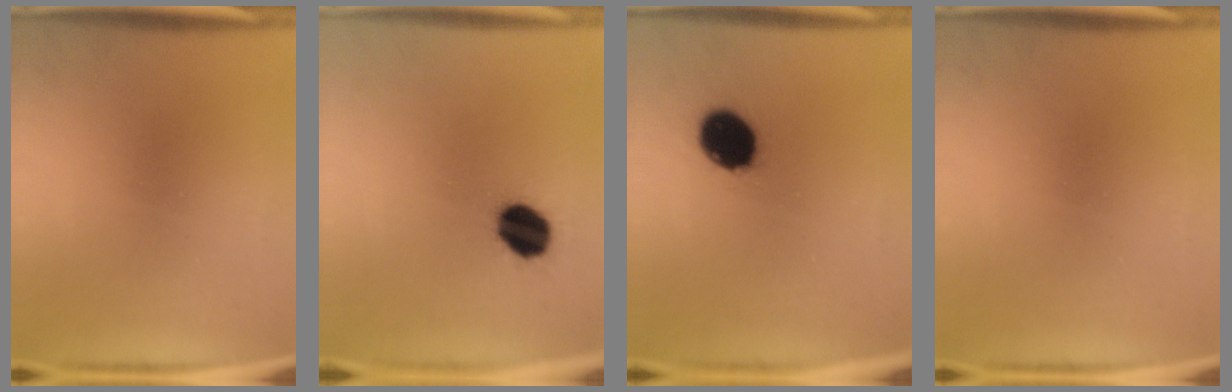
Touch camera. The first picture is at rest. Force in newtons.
{"total": 9.8}
{"total": 11.5}
{"total": 0.0}